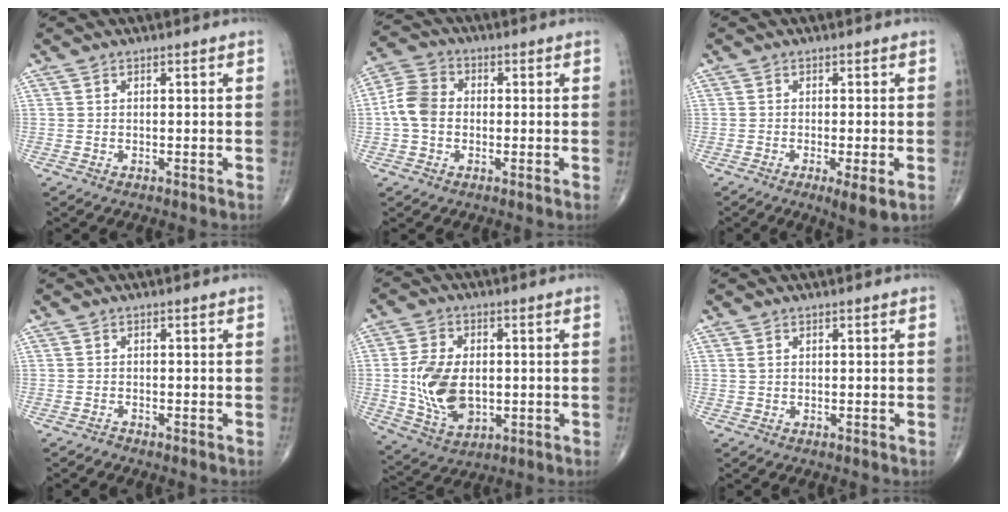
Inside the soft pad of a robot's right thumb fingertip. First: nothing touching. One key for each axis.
{"total": 7.4, "fx": -0.5, "fy": 5.7, "fz": 4.6, "tx": -0.084, "ty": 0.021, "tz": -0.022}
{"total": 4.6, "fx": -1.6, "fy": 0.8, "fz": 4.3, "tx": -0.073, "ty": -0.014, "tz": -0.028}
{"total": 0.5, "fx": -0.5, "fy": 0.1, "fz": -0.1, "tx": 0.002, "ty": -0.001, "tz": -0.013}
{"total": 12.8, "fx": -0.6, "fy": 8.1, "fz": 9.8, "tx": -0.175, "ty": -0.005, "tz": 0.001}
{"total": 0.6, "fx": 0.3, "fy": 0.3, "fz": 0.4, "tx": -0.008, "ty": 0.005, "tz": 0.007}